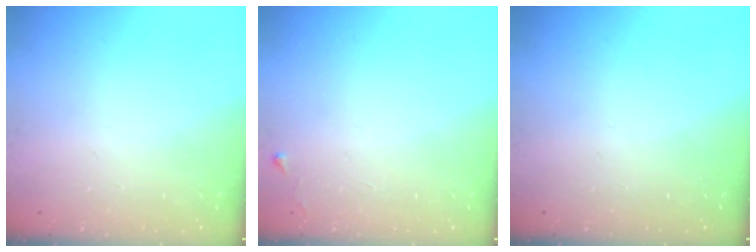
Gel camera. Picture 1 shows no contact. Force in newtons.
{"total": 3.5, "press": 3.4, "slide": 0.5}
{"total": 0.0}